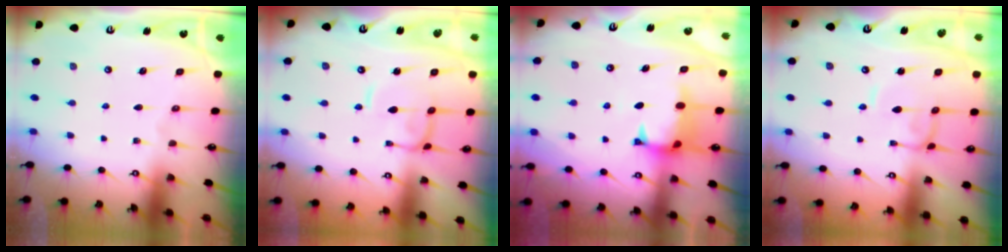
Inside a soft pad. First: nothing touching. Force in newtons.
{"total": 0.6, "press": 0.5, "slide": 0.4}
{"total": 1.3, "press": 1.0, "slide": 0.8}
{"total": 0.9, "press": 0.9, "slide": 0.4}